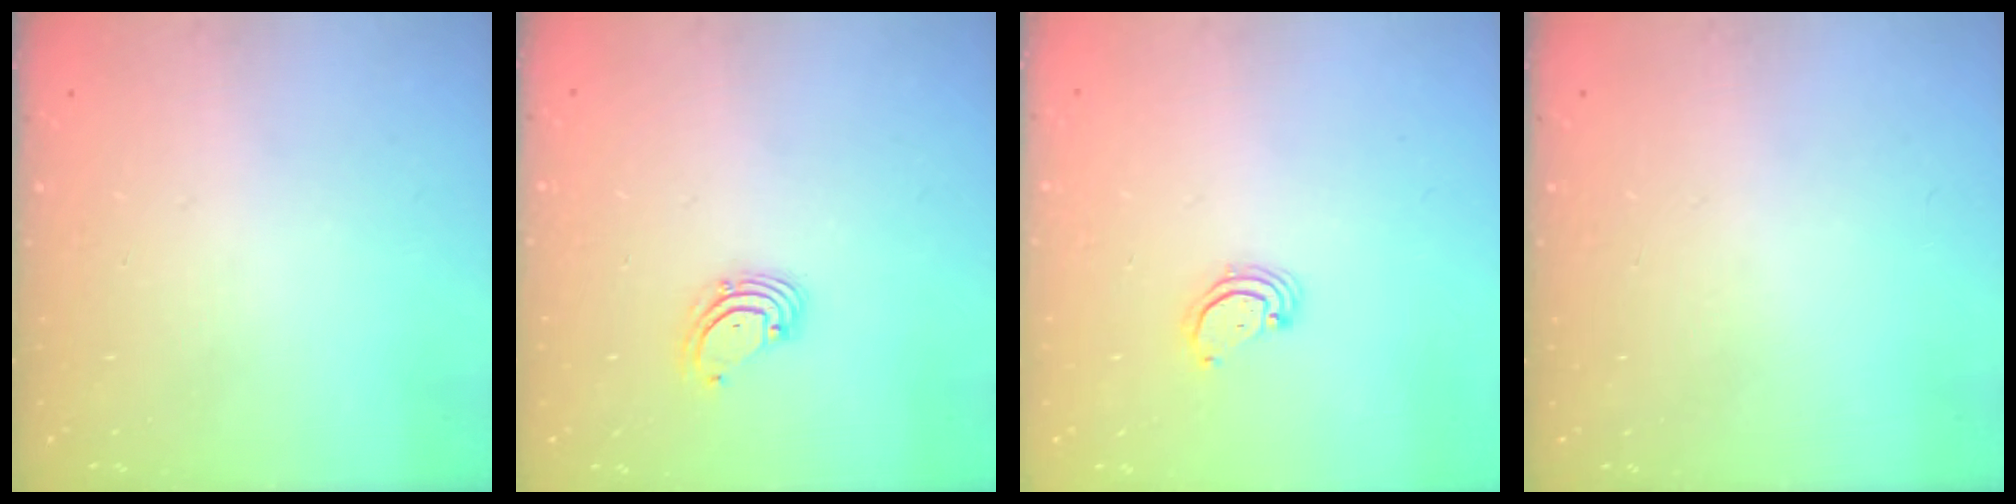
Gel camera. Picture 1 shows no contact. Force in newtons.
{"total": 1.8, "press": 1.8, "slide": 0.2}
{"total": 2.5, "press": 2.5, "slide": 0.2}
{"total": 0.0}